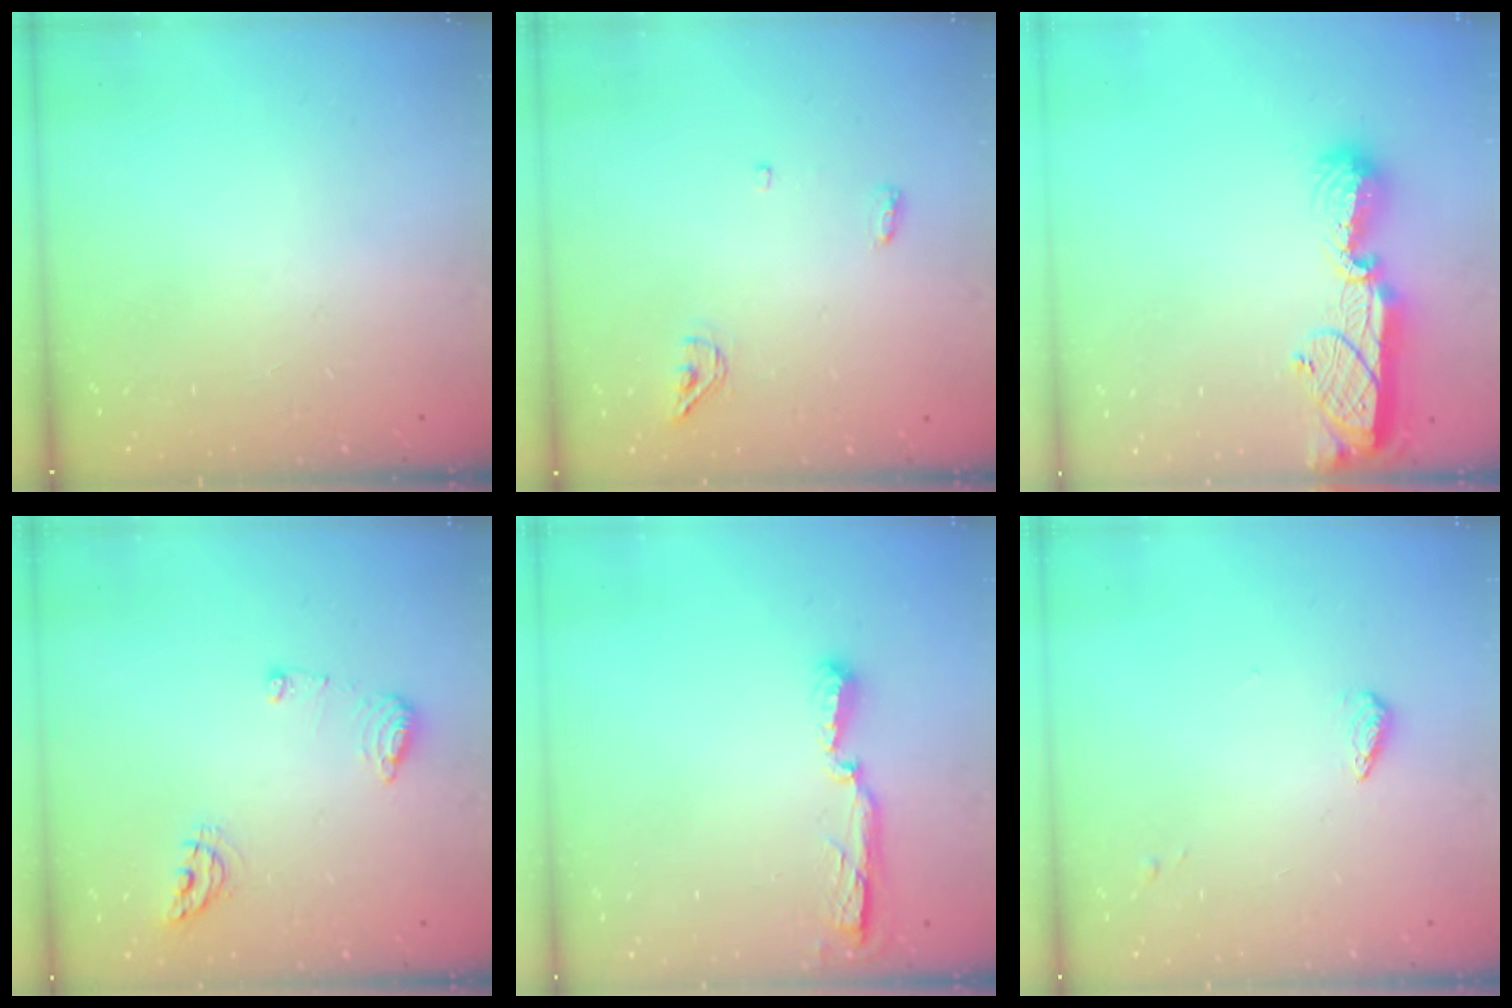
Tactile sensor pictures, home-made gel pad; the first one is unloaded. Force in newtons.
{"total": 6.3, "press": 5.0, "slide": 3.9}
{"total": 12.7, "press": 12.7, "slide": 1.0}
{"total": 8.1, "press": 8.1, "slide": 0.9}
{"total": 9.5, "press": 7.8, "slide": 5.5}
{"total": 3.4, "press": 3.4, "slide": 0.5}